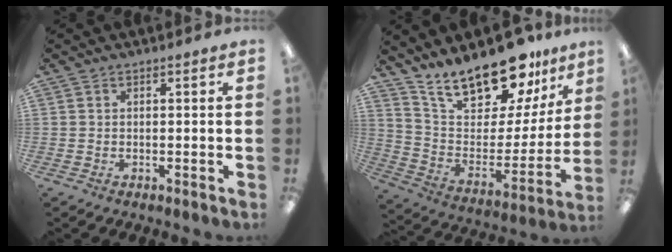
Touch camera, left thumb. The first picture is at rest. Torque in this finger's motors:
{"motor_torque": [0.51, 0.42, 1.29, -1.49, 0.07]}